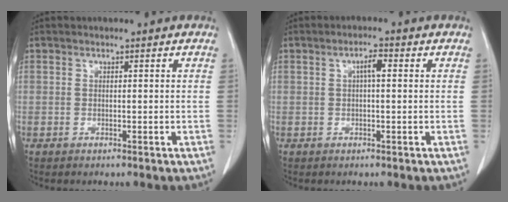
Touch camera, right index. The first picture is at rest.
{"total": 2.6, "force": [0.5, 0.6, 2.5], "torque": [-0.043, 0.006, 0.008]}